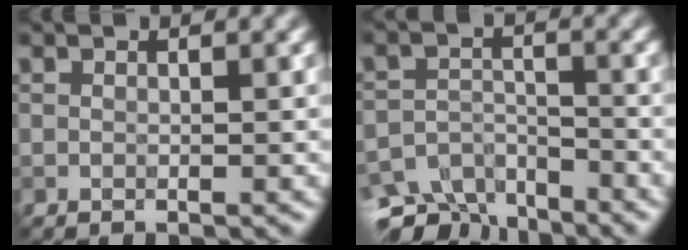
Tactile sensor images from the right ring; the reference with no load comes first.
{"total": 6.0, "force": [-5.5, 2.2, 0.4], "torque": [-0.001, -0.011, -0.085]}